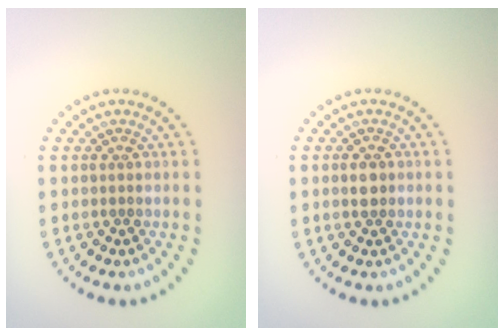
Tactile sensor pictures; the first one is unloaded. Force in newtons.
{"total": 1.6, "press": 1.6, "slide": 0.3}